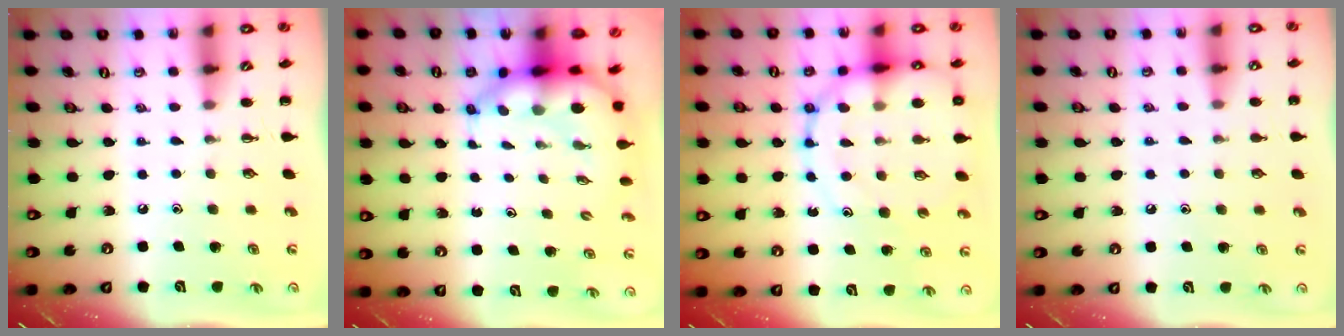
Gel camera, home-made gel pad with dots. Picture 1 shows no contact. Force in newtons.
{"total": 6.8, "press": 6.6, "slide": 1.7}
{"total": 17.1, "press": 16.8, "slide": 3.2}
{"total": 5.2, "press": 4.9, "slide": 1.8}